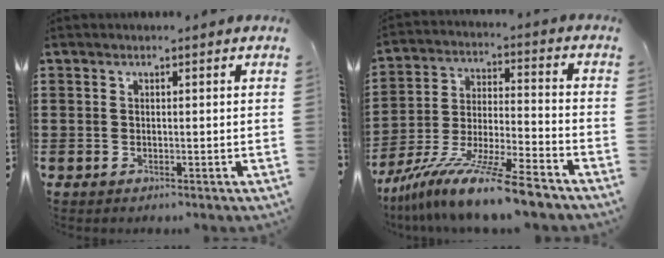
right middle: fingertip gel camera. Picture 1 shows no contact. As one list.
[{"total": 13.0, "force": [-11.2, -0.1, 6.6], "torque": [-0.120, 0.015, -0.211]}]